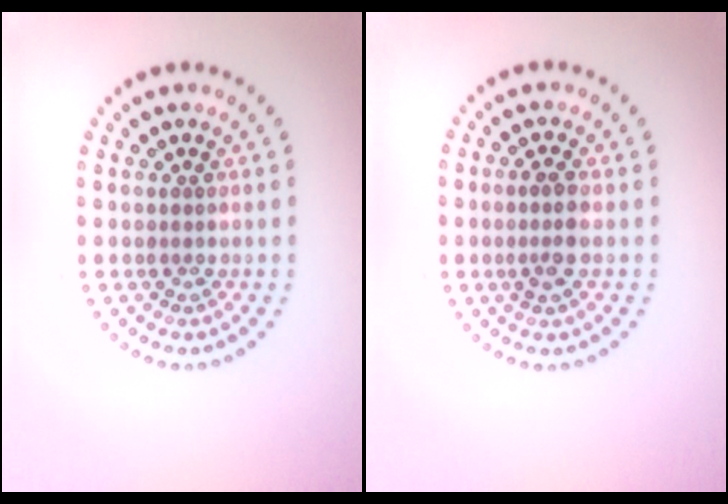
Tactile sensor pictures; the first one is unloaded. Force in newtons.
{"total": 1.8, "press": 1.7, "slide": 0.6}